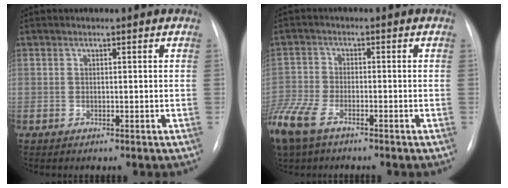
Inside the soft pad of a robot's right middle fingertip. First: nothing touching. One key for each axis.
{"total": 11.2, "fx": -7.3, "fy": 5.0, "fz": 6.8, "tx": -0.172, "ty": -0.015, "tz": -0.141}